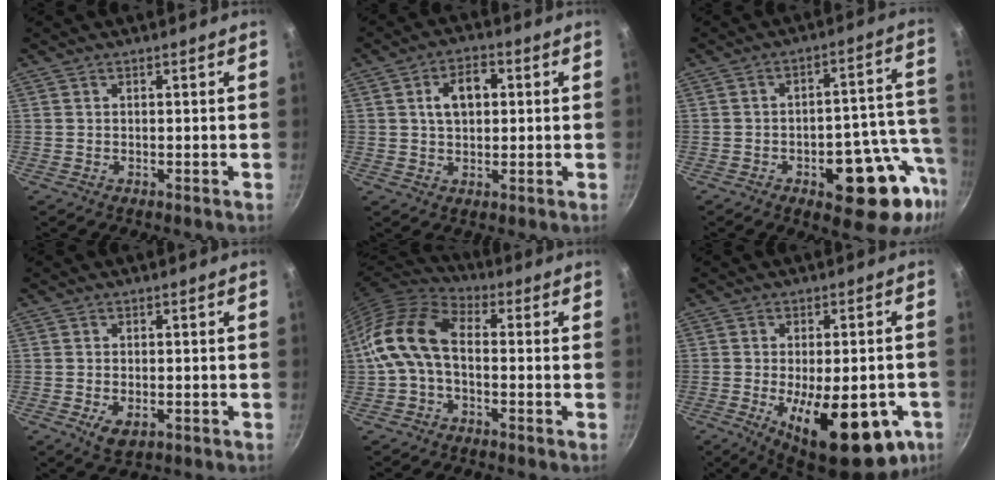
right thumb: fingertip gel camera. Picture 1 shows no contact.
{"total": 6.9, "force": [1.4, 4.4, 5.1], "torque": [-0.063, 0.010, 0.020]}
{"total": 17.4, "force": [-6.7, 7.8, 14.1], "torque": [-0.127, 0.037, -0.088]}
{"total": 3.8, "force": [-1.3, 2.2, 2.8], "torque": [-0.042, -0.002, -0.015]}
{"total": 11.8, "force": [-1.3, 7.2, 9.3], "torque": [-0.174, 0.039, -0.044]}
{"total": 21.3, "force": [-7.1, 8.7, 18.1], "torque": [-0.224, -0.004, -0.087]}